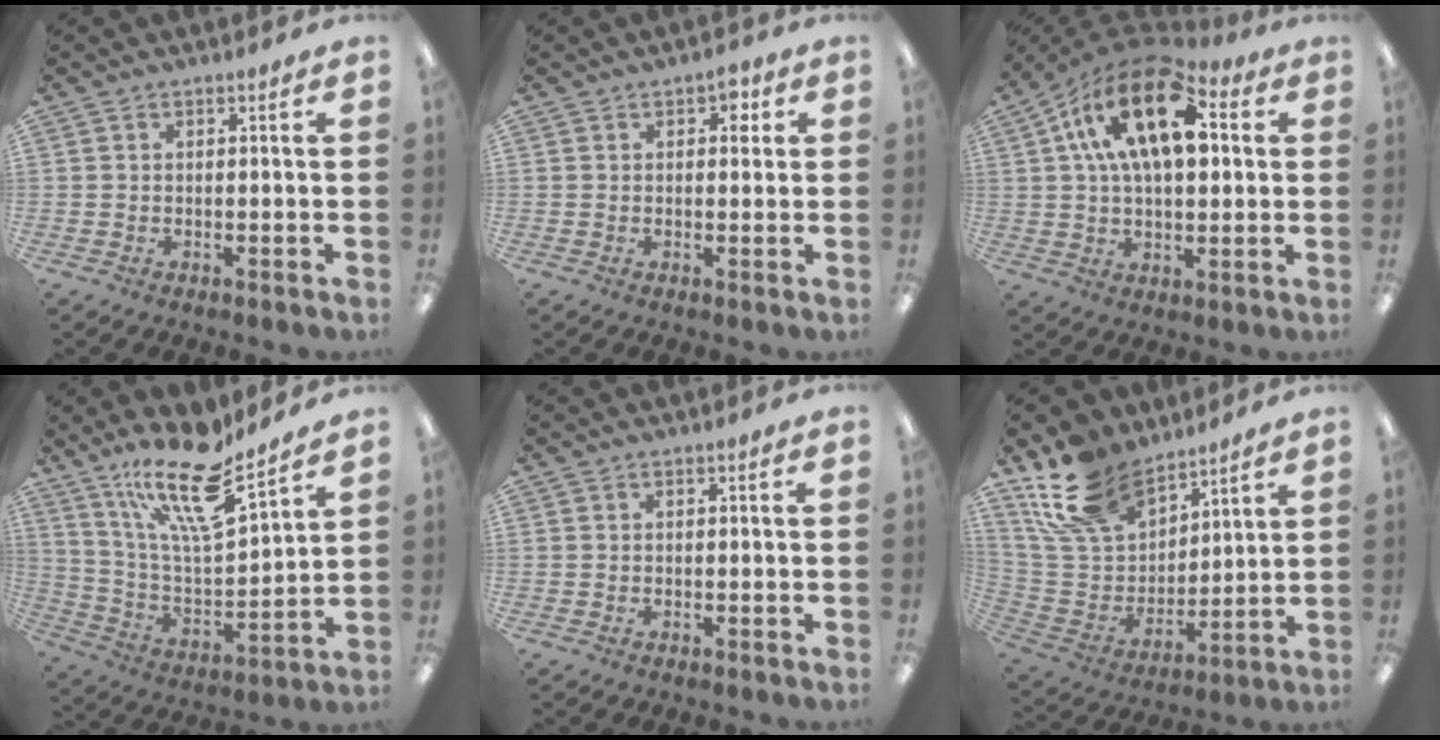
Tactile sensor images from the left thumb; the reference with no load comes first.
{"total": 3.5, "force": [1.4, 2.1, 2.5], "torque": [-0.020, -0.005, 0.016]}
{"total": 21.1, "force": [7.4, 11.1, 16.4], "torque": [-0.289, -0.013, 0.120]}
{"total": 19.1, "force": [14.0, 4.9, 12.0], "torque": [-0.221, -0.087, 0.238]}
{"total": 0.0}
{"total": 17.7, "force": [12.9, 9.5, 7.4], "torque": [-0.172, -0.059, 0.247]}